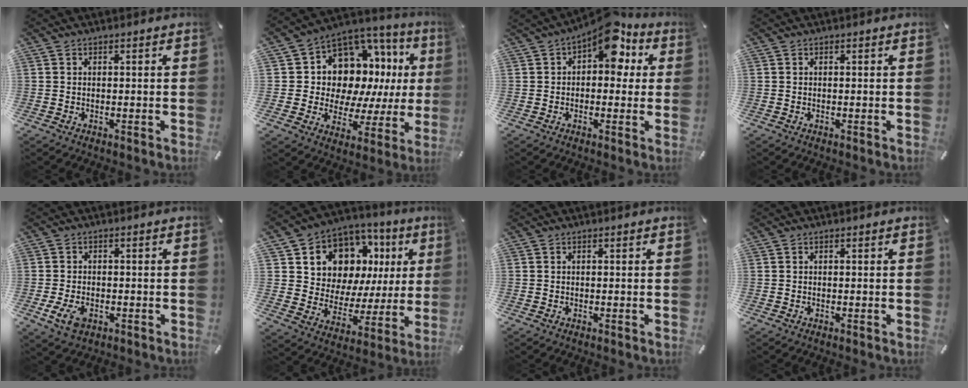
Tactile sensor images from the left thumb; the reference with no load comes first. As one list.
[{"total": 12.4, "force": [4.6, 10.1, 5.5], "torque": [-0.089, -0.064, 0.095]}, {"total": 10.8, "force": [5.1, 6.0, 7.3], "torque": [-0.093, -0.026, 0.087]}, {"total": 0.0}, {"total": 4.7, "force": [-1.8, 3.3, 2.8], "torque": [-0.073, -0.001, -0.035]}, {"total": 11.2, "force": [6.7, 8.4, 3.3], "torque": [-0.061, -0.067, 0.121]}, {"total": 0.0}, {"total": 0.0}]